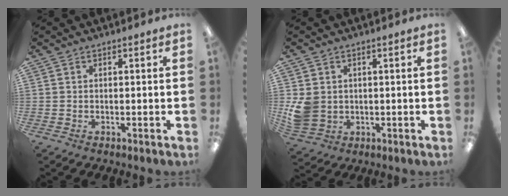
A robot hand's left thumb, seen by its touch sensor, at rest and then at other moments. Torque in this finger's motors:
{"motor_torque": [0.97, 1.21, 0.49, -0.55, 0.04]}